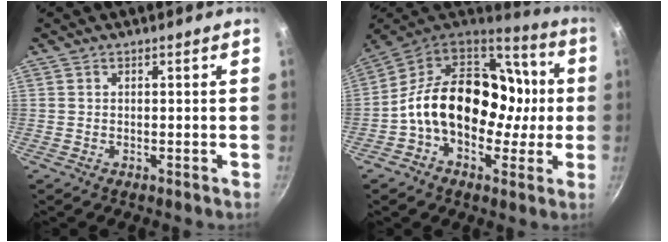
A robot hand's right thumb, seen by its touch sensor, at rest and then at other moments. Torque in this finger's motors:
{"motor_torque": [1.38, 3.63, 1.41, -1.34, 0.23]}